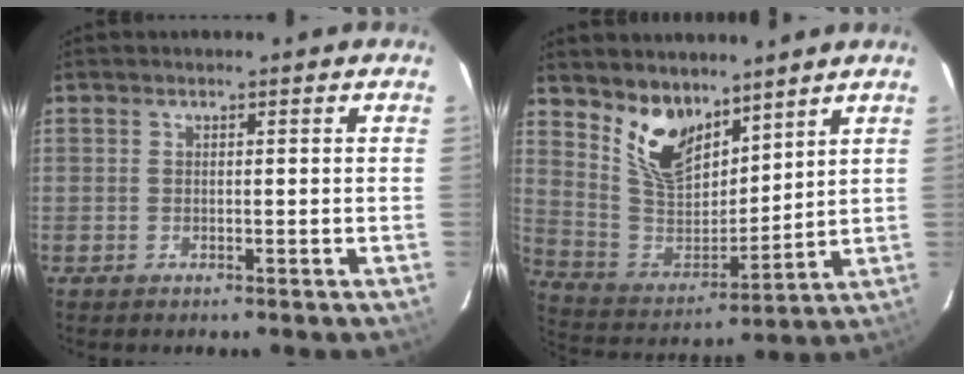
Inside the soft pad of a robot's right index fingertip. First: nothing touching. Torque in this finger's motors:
{"motor_torque": [0.14, 0.52, 0.18, 0.07]}